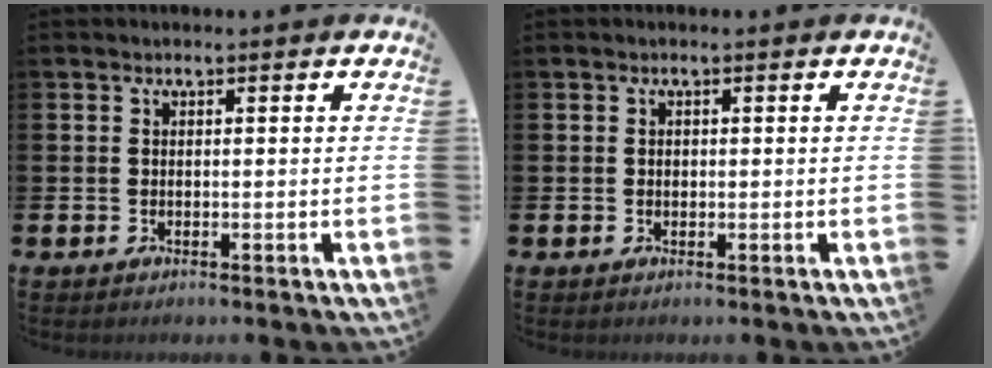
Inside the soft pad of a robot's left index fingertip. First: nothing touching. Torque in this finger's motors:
{"motor_torque": [0.02, 0.03, 0.00, 0.02]}